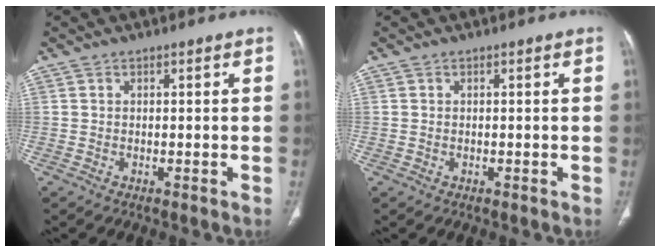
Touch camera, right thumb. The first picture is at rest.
{"total": 0.0}